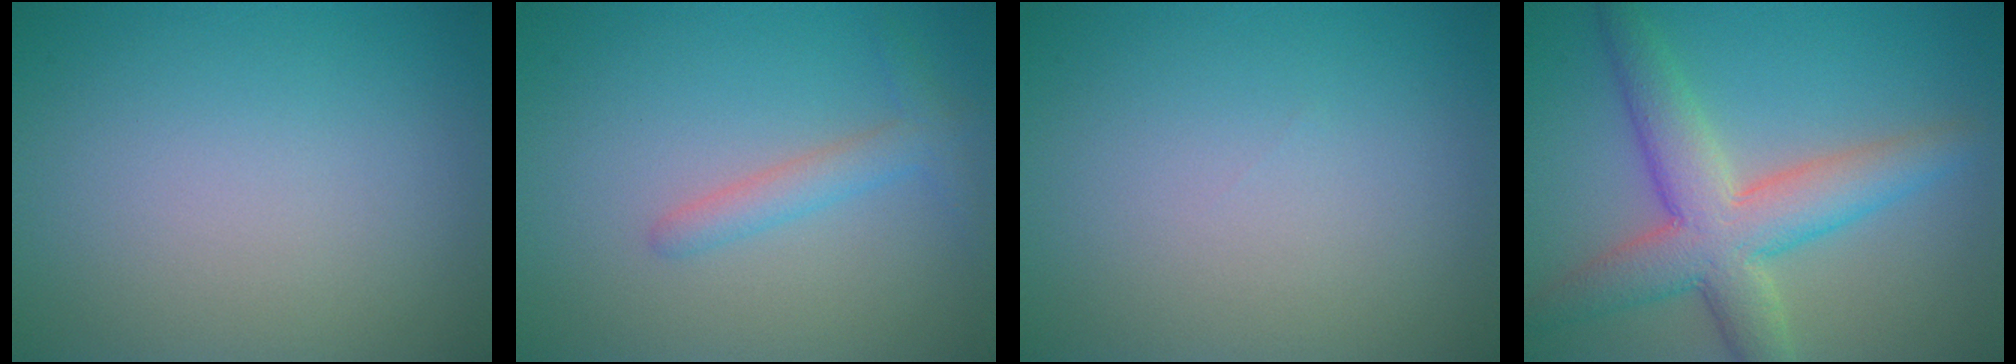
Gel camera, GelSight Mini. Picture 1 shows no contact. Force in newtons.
{"total": 2.1, "press": 2.1, "slide": 0.1}
{"total": 0.0}
{"total": 7.0, "press": 7.0, "slide": 0.2}